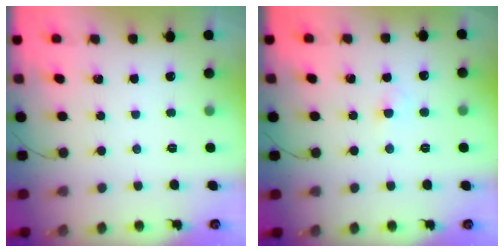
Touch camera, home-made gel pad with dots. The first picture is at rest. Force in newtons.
{"total": 2.8, "press": 2.6, "slide": 1.0}